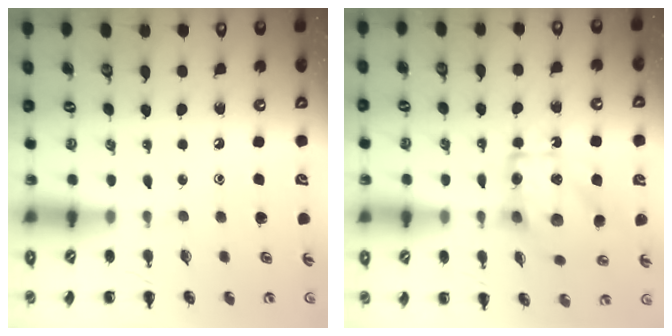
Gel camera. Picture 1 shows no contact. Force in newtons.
{"total": 12.7, "press": 12.6, "slide": 1.5}